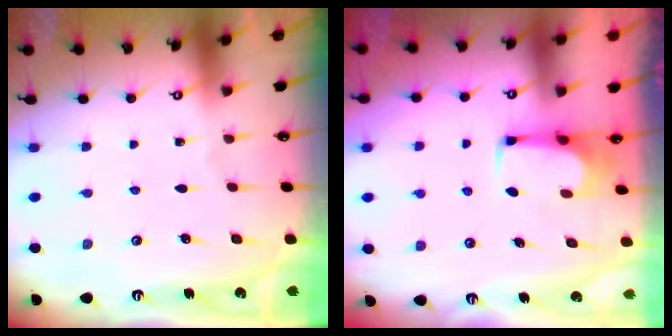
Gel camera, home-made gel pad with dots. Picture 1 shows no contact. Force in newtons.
{"total": 3.7, "press": 3.7, "slide": 0.2}